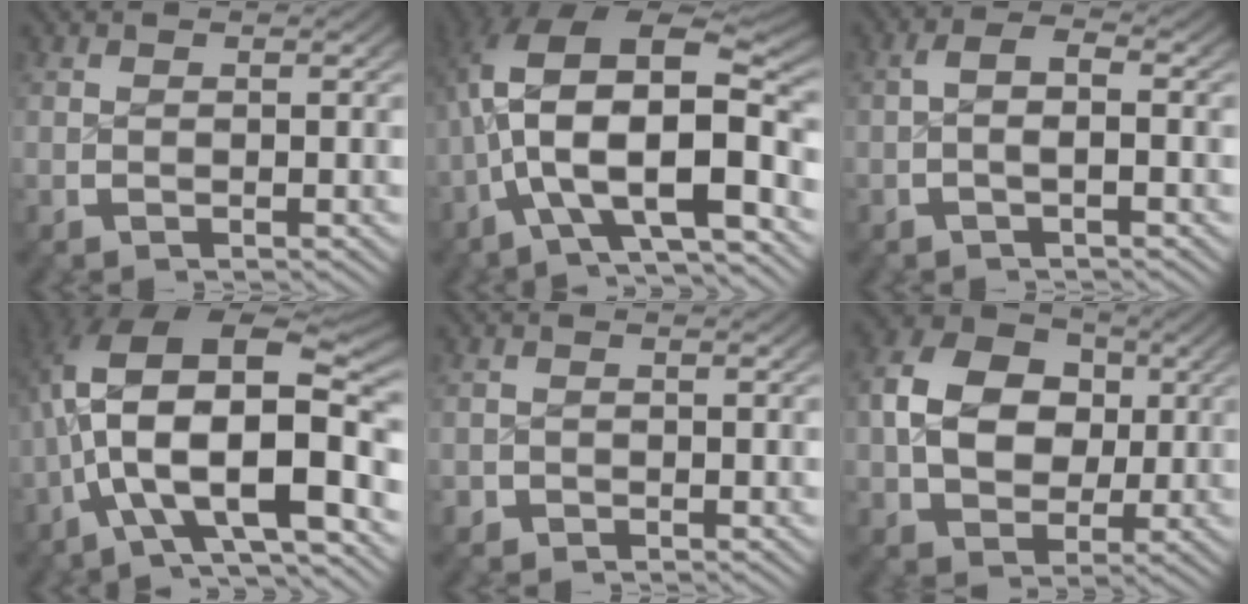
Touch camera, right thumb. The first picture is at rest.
{"total": 14.3, "force": [-0.5, 8.9, 11.2], "torque": [-0.221, -0.036, -0.003]}
{"total": 2.9, "force": [0.0, 1.3, 2.6], "torque": [-0.044, 0.007, -0.011]}
{"total": 16.2, "force": [-0.7, 9.9, 12.8], "torque": [-0.252, -0.043, -0.001]}
{"total": 1.1, "force": [-0.7, 0.7, -0.1], "torque": [0.001, -0.007, -0.013]}
{"total": 9.9, "force": [0.8, 7.7, 6.2], "torque": [-0.128, -0.023, 0.024]}